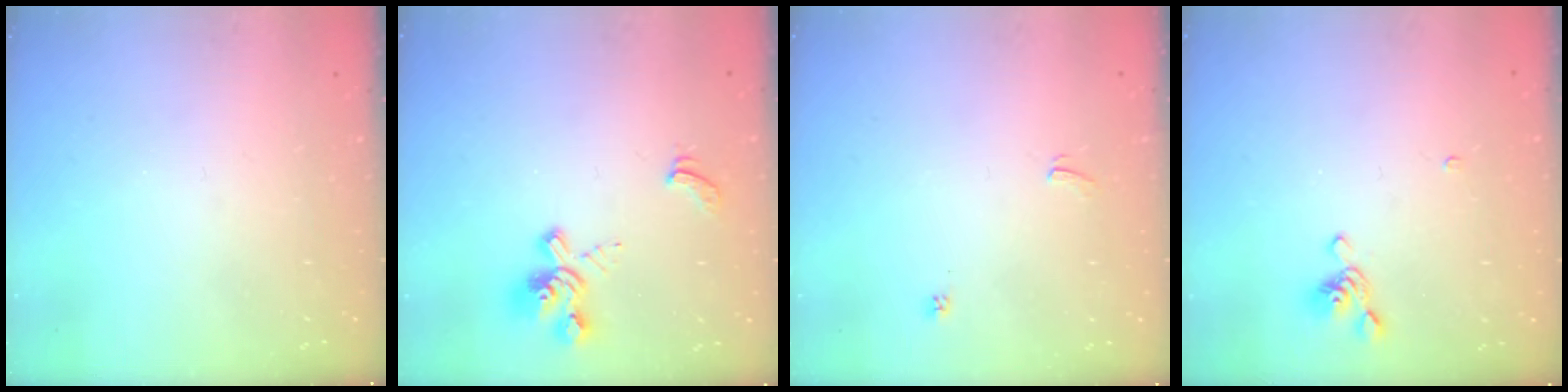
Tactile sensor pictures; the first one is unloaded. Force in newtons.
{"total": 2.4, "press": 1.9, "slide": 1.5}
{"total": 1.1, "press": 1.0, "slide": 0.4}
{"total": 5.5, "press": 5.4, "slide": 0.9}